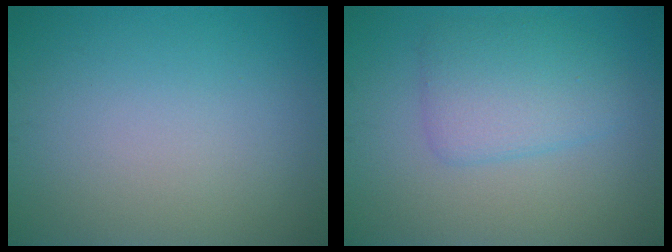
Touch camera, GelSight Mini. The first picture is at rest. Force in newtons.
{"total": 3.7, "press": 3.7, "slide": 0.1}